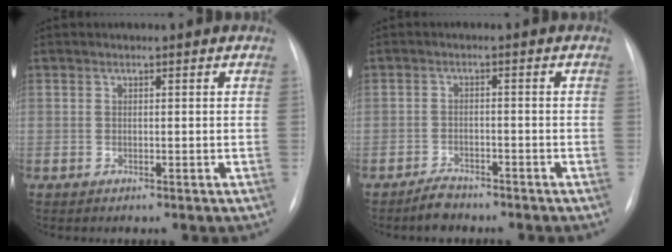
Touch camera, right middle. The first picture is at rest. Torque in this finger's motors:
{"motor_torque": [0.23, -0.17, 0.08, 0.03]}